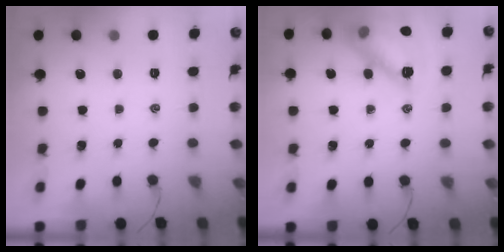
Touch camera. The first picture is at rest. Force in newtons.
{"total": 13.6, "press": 13.6, "slide": 1.0}